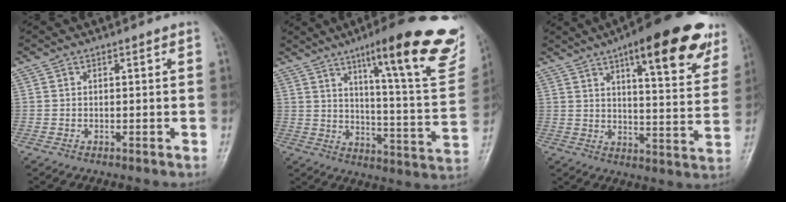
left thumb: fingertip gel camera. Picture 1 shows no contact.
{"total": 25.9, "force": [15.6, 4.9, 20.2], "torque": [-0.248, -0.063, 0.216]}
{"total": 21.6, "force": [12.5, 6.4, 16.4], "torque": [-0.189, -0.036, 0.168]}